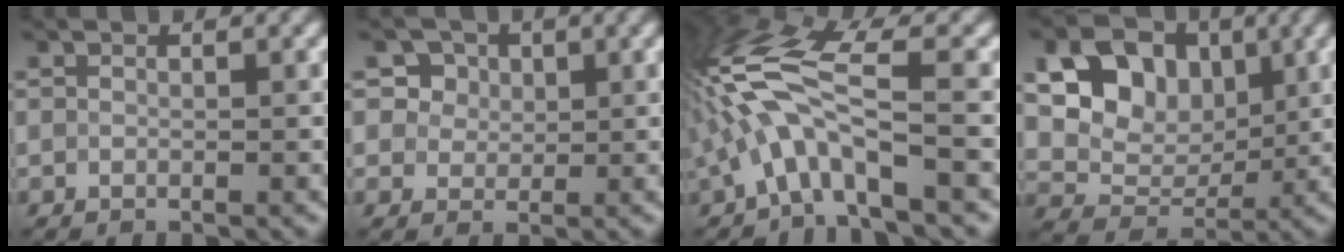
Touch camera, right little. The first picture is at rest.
{"total": 5.0, "force": [2.7, 3.8, 1.9], "torque": [-0.036, 0.005, 0.040]}
{"total": 6.9, "force": [-2.2, 2.0, 6.3], "torque": [-0.137, 0.021, -0.048]}
{"total": 9.2, "force": [2.8, 6.9, 5.4], "torque": [-0.106, 0.018, 0.035]}